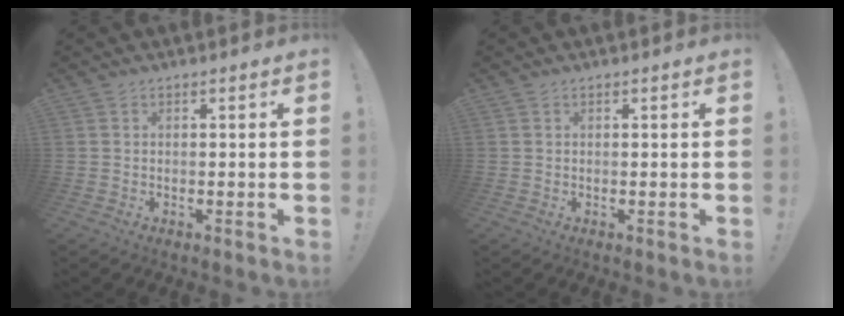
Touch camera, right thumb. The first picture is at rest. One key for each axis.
{"total": 0.0}